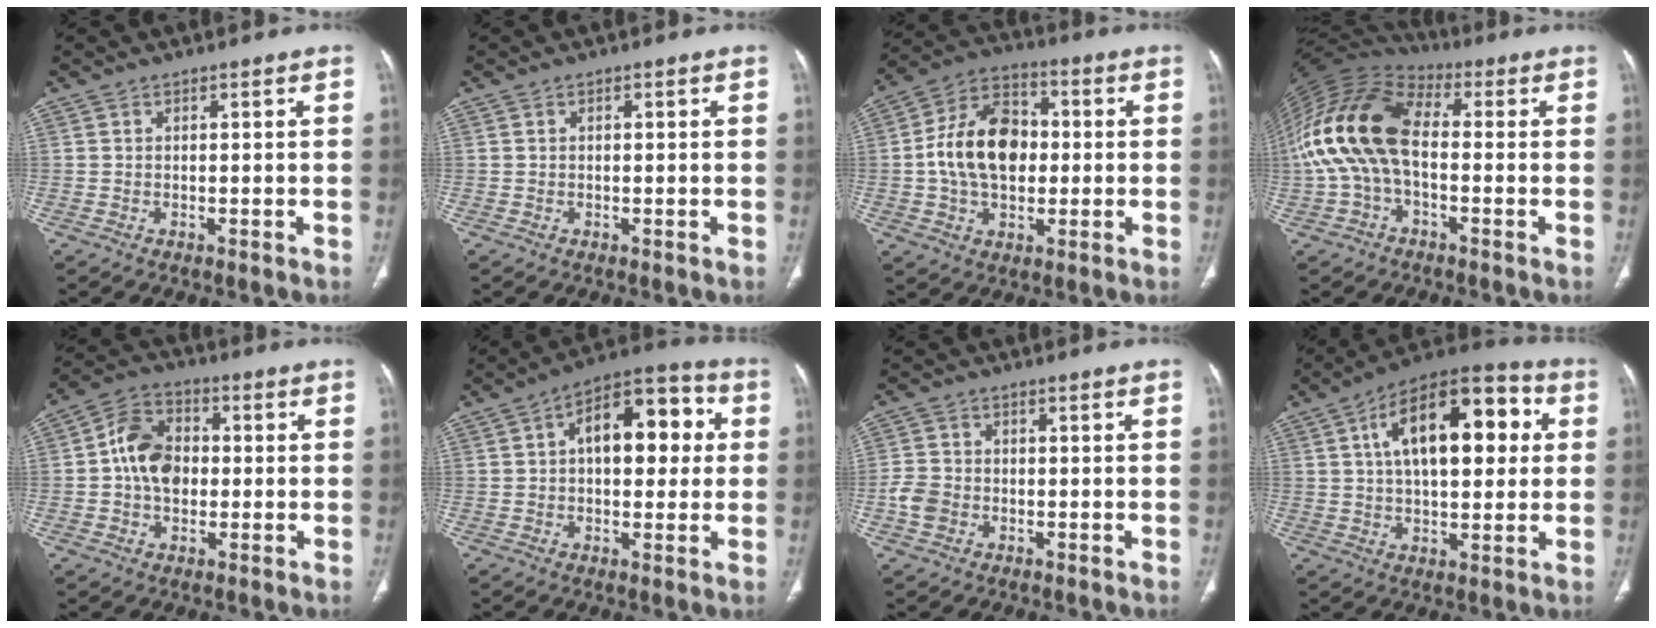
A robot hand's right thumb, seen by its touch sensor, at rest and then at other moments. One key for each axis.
{"total": 0.0}
{"total": 16.9, "fx": 0.5, "fy": 11.6, "fz": 12.3, "tx": -0.193, "ty": 0.024, "tz": 0.004}
{"total": 18.1, "fx": -0.5, "fy": 10.4, "fz": 14.8, "tx": -0.306, "ty": 0.036, "tz": -0.016}
{"total": 10.4, "fx": 0.0, "fy": 7.7, "fz": 7.1, "tx": -0.104, "ty": 0.023, "tz": -0.009}
{"total": 15.3, "fx": 2.7, "fy": 8.4, "fz": 12.4, "tx": -0.141, "ty": 0.031, "tz": 0.033}
{"total": 4.4, "fx": -1.3, "fy": 3.7, "fz": 2.2, "tx": -0.034, "ty": 0.012, "tz": -0.028}
{"total": 20.8, "fx": 4.9, "fy": 10.3, "fz": 17.4, "tx": -0.237, "ty": 0.021, "tz": 0.066}